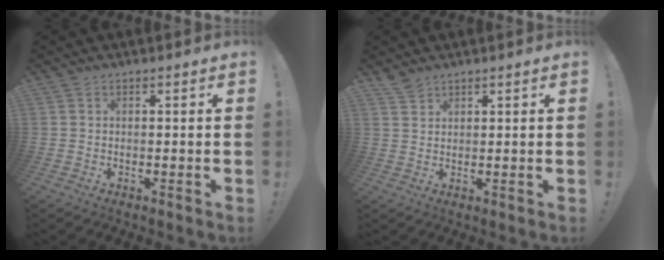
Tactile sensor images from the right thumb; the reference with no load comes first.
{"total": 3.1, "force": [2.8, 1.1, 0.9], "torque": [-0.007, -0.021, 0.051]}